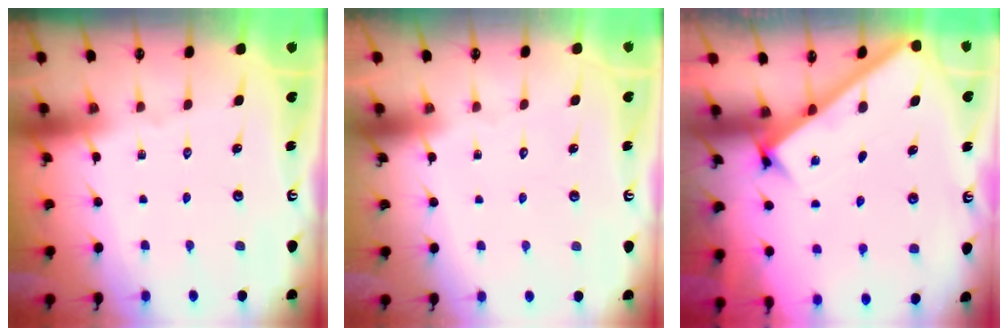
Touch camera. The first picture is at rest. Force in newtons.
{"total": 1.5, "press": 1.5, "slide": 0.1}
{"total": 2.5, "press": 2.5, "slide": 0.3}